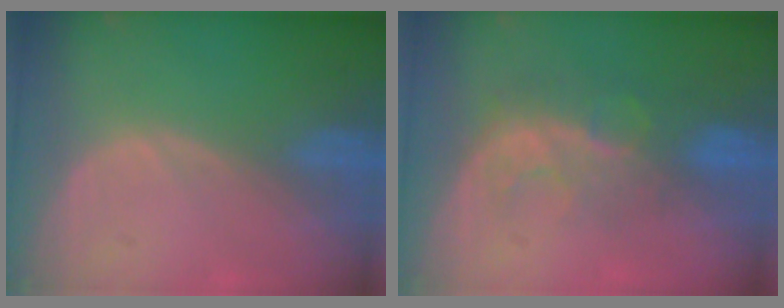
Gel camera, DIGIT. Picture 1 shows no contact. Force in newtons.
{"total": 8.2, "press": 7.0, "slide": 4.3}